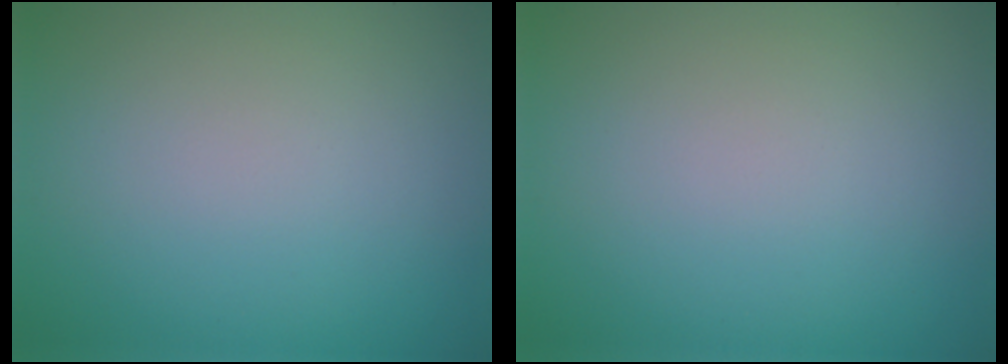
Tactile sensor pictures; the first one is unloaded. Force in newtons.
{"total": 0.0}